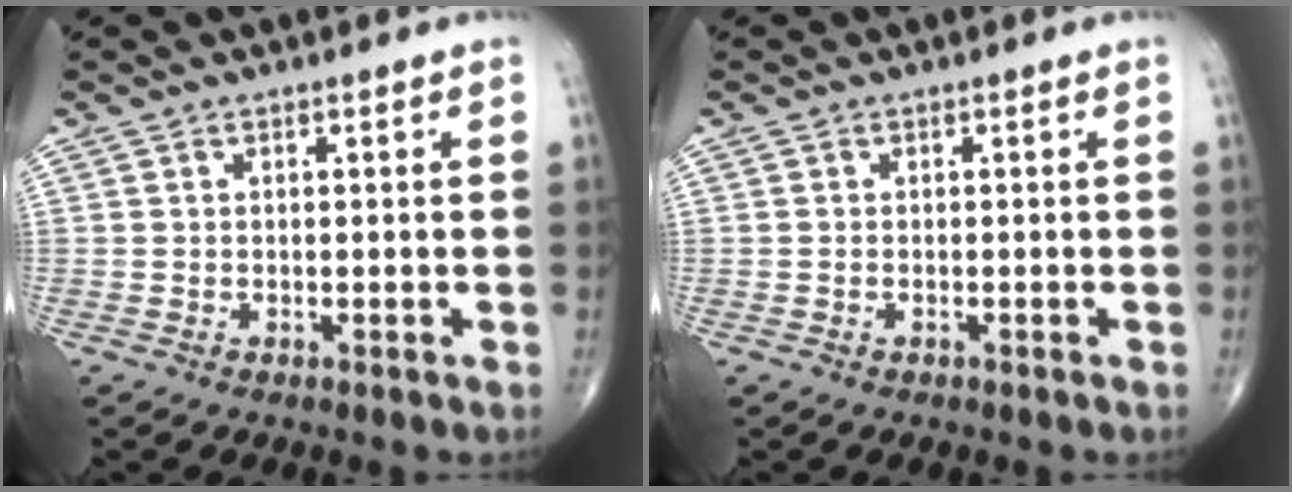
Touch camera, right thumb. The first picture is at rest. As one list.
[{"total": 0.0}]